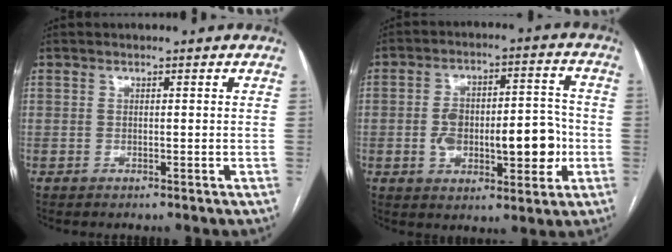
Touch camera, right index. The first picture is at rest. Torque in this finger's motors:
{"motor_torque": [0.47, -0.08, 0.29, 0.08]}